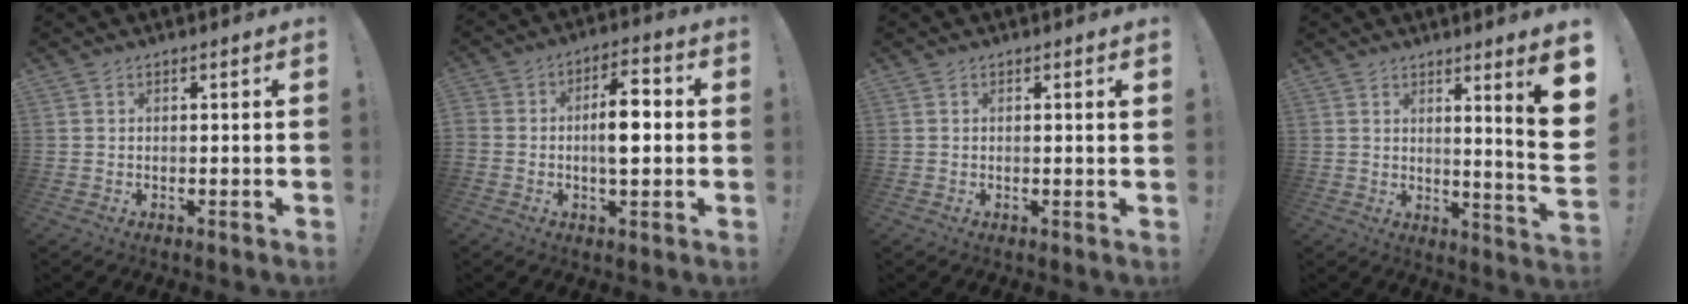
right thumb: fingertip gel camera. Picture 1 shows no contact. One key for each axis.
{"total": 9.0, "fx": -1.1, "fy": 4.5, "fz": 7.7, "tx": -0.132, "ty": 0.016, "tz": -0.022}
{"total": 1.0, "fx": 0.6, "fy": -0.3, "fz": 0.8, "tx": -0.007, "ty": -0.004, "tz": 0.008}
{"total": 11.2, "fx": 4.1, "fy": -0.6, "fz": 10.4, "tx": -0.146, "ty": -0.047, "tz": 0.054}